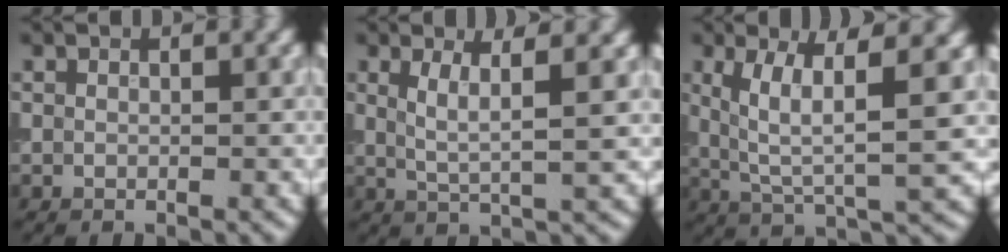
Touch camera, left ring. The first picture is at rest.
{"total": 3.5, "force": [1.3, 0.7, 3.2], "torque": [-0.057, -0.004, 0.025]}
{"total": 6.7, "force": [1.7, 1.6, 6.3], "torque": [-0.117, -0.005, 0.034]}